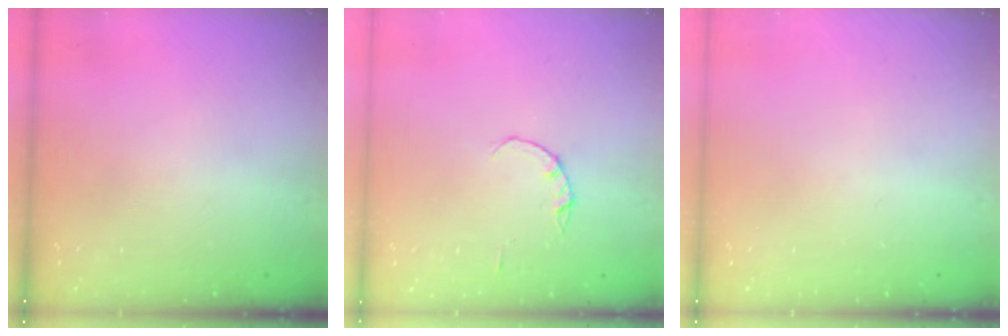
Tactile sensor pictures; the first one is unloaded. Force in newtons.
{"total": 1.4, "press": 1.3, "slide": 0.3}
{"total": 0.0}